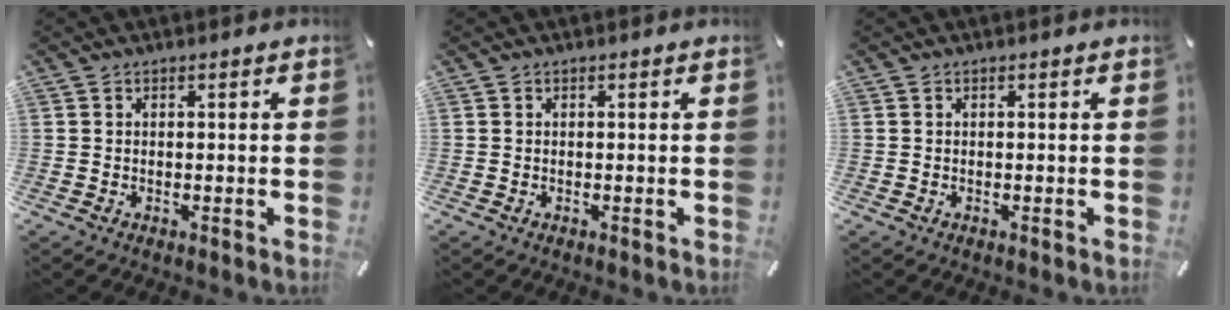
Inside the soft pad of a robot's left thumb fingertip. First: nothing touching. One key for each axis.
{"total": 0.0}
{"total": 0.0}